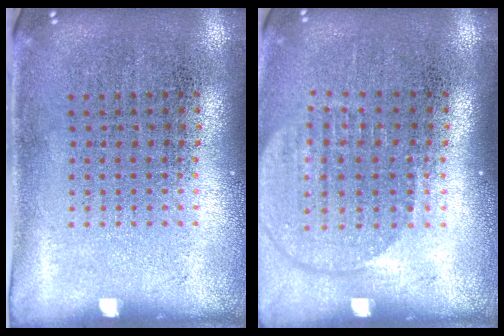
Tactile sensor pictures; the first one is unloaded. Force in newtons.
{"total": 1.6, "press": 1.4, "slide": 0.9}